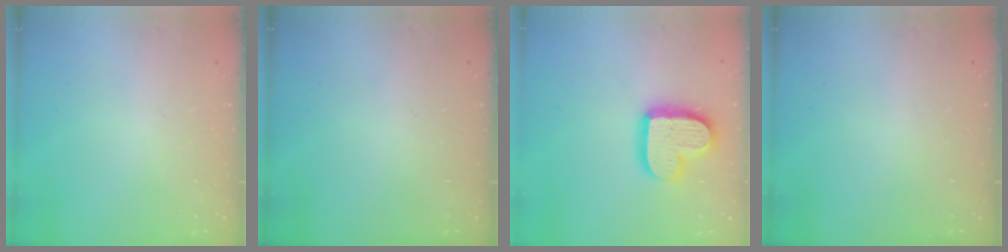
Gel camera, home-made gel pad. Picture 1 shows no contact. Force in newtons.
{"total": 0.0}
{"total": 16.4, "press": 16.4, "slide": 1.1}
{"total": 0.0}